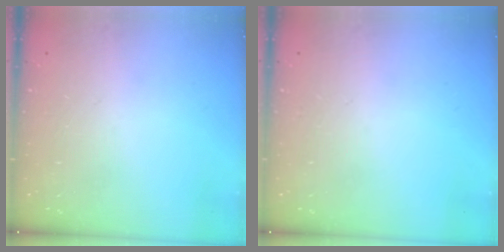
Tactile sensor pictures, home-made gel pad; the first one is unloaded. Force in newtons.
{"total": 0.0}